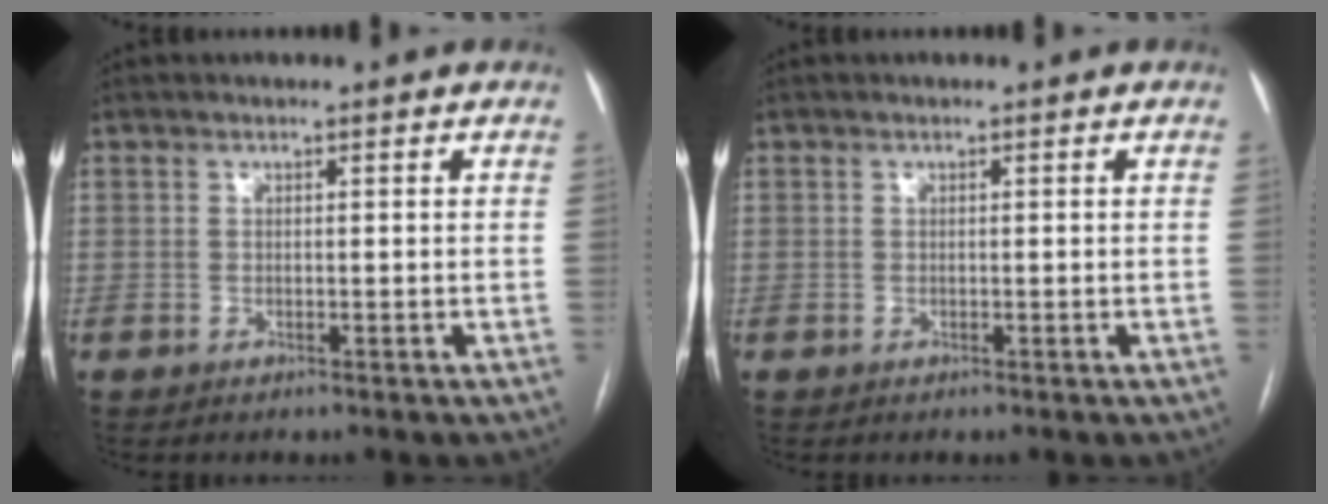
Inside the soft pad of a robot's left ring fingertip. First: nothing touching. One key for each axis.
{"total": 0.0}